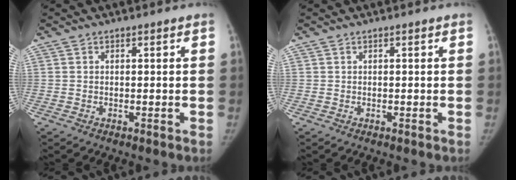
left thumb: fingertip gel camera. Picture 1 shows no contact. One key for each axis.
{"total": 0.0}